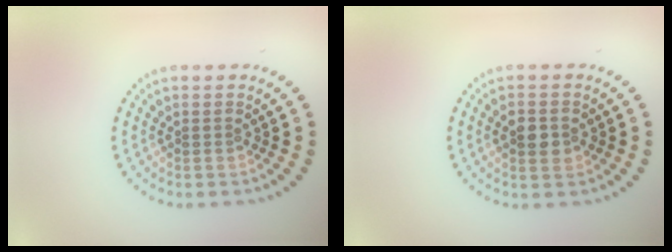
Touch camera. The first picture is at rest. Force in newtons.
{"total": 2.2, "press": 2.2, "slide": 0.2}